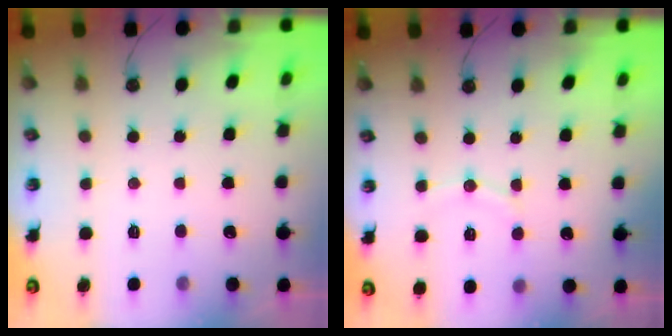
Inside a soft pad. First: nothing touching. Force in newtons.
{"total": 6.3, "press": 6.2, "slide": 0.6}